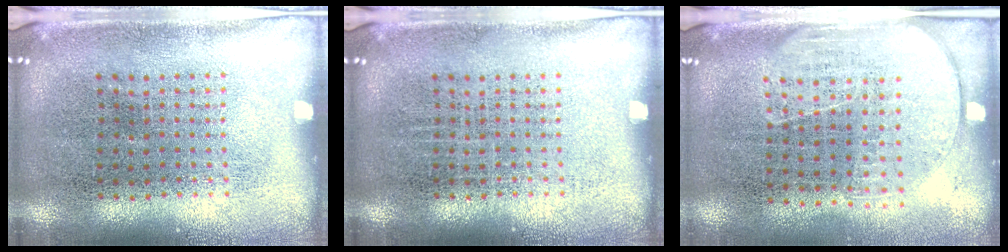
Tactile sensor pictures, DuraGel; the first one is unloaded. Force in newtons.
{"total": 0.0}
{"total": 1.7, "press": 1.5, "slide": 0.9}